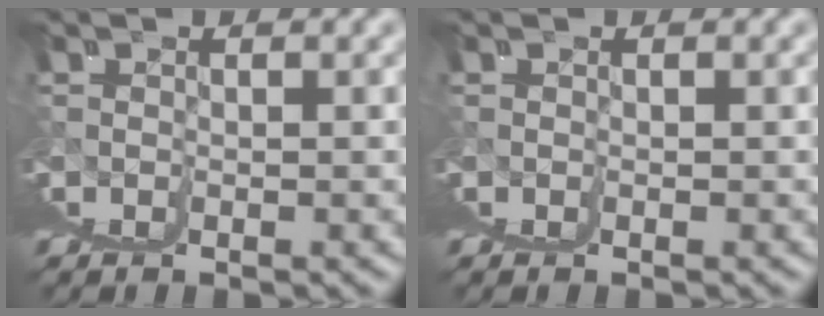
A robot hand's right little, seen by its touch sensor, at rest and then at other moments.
{"total": 0.0}